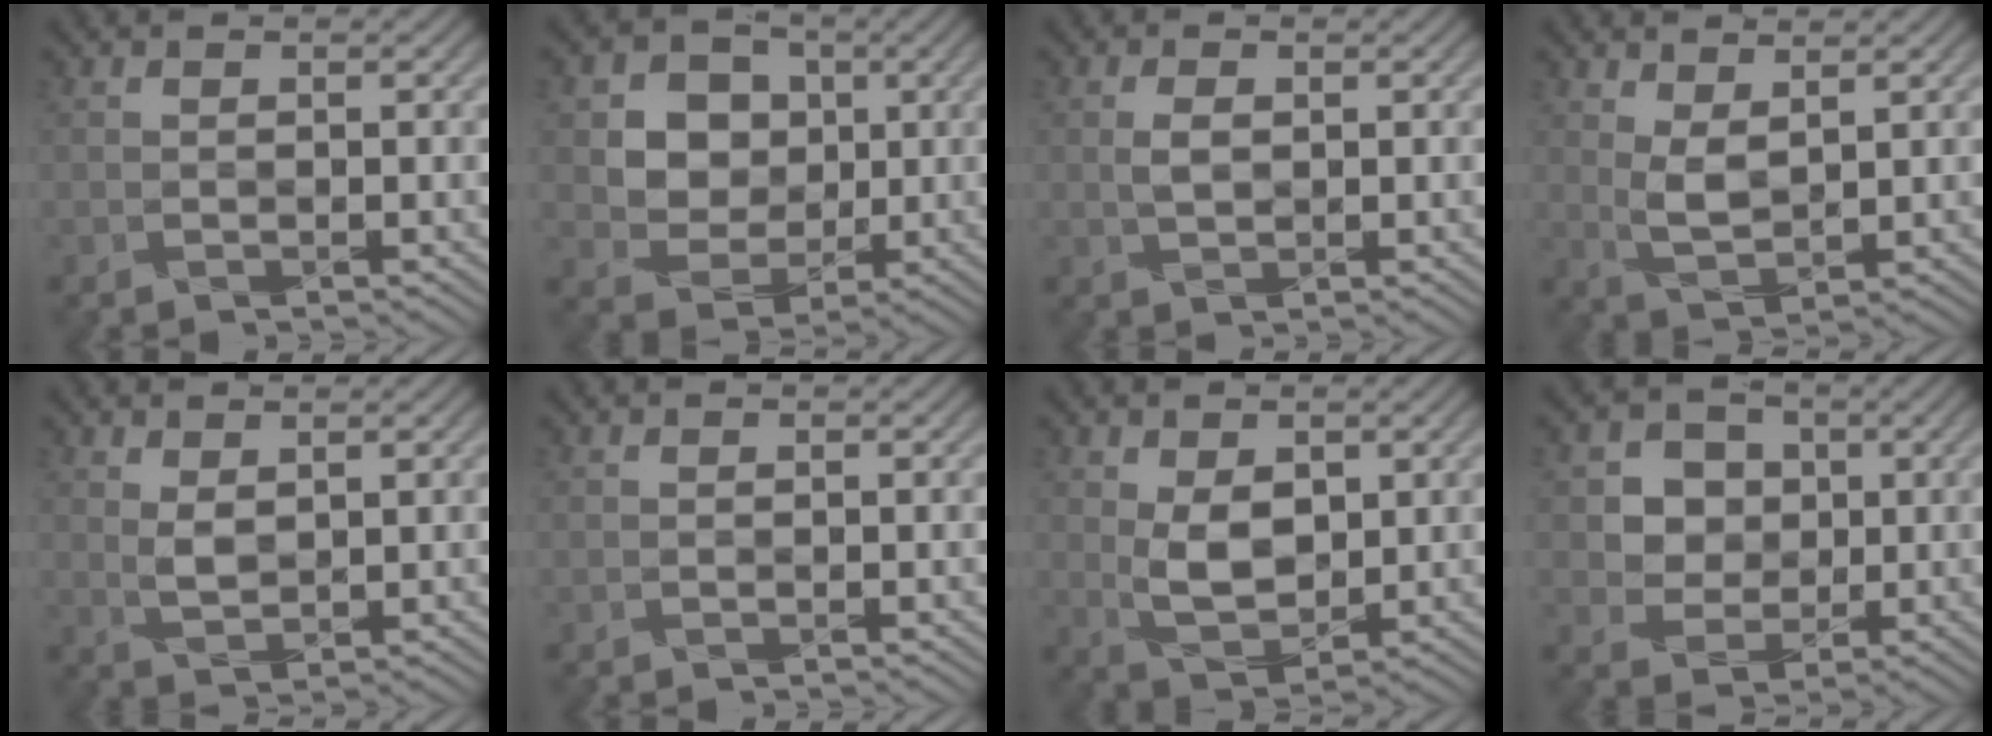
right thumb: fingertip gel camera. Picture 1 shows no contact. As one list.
[{"total": 7.3, "force": [2.0, 6.5, 2.6], "torque": [-0.083, -0.002, 0.042]}, {"total": 1.5, "force": [0.2, 1.0, 1.1], "torque": [-0.025, -0.004, 0.006]}, {"total": 3.2, "force": [1.8, 1.4, 2.3], "torque": [-0.061, -0.008, 0.042]}, {"total": 2.1, "force": [1.4, 1.0, 1.2], "torque": [-0.034, -0.006, 0.033]}, {"total": 0.0}, {"total": 4.9, "force": [1.0, 3.2, 3.6], "torque": [-0.079, -0.010, 0.030]}, {"total": 5.1, "force": [1.2, 4.7, 1.3], "torque": [-0.050, -0.007, 0.022]}]